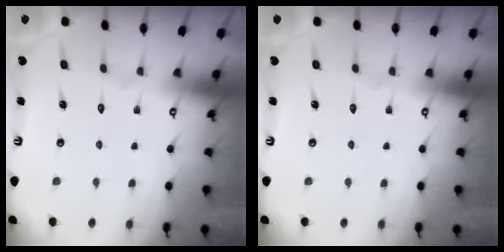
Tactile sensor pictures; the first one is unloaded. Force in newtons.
{"total": 0.0}